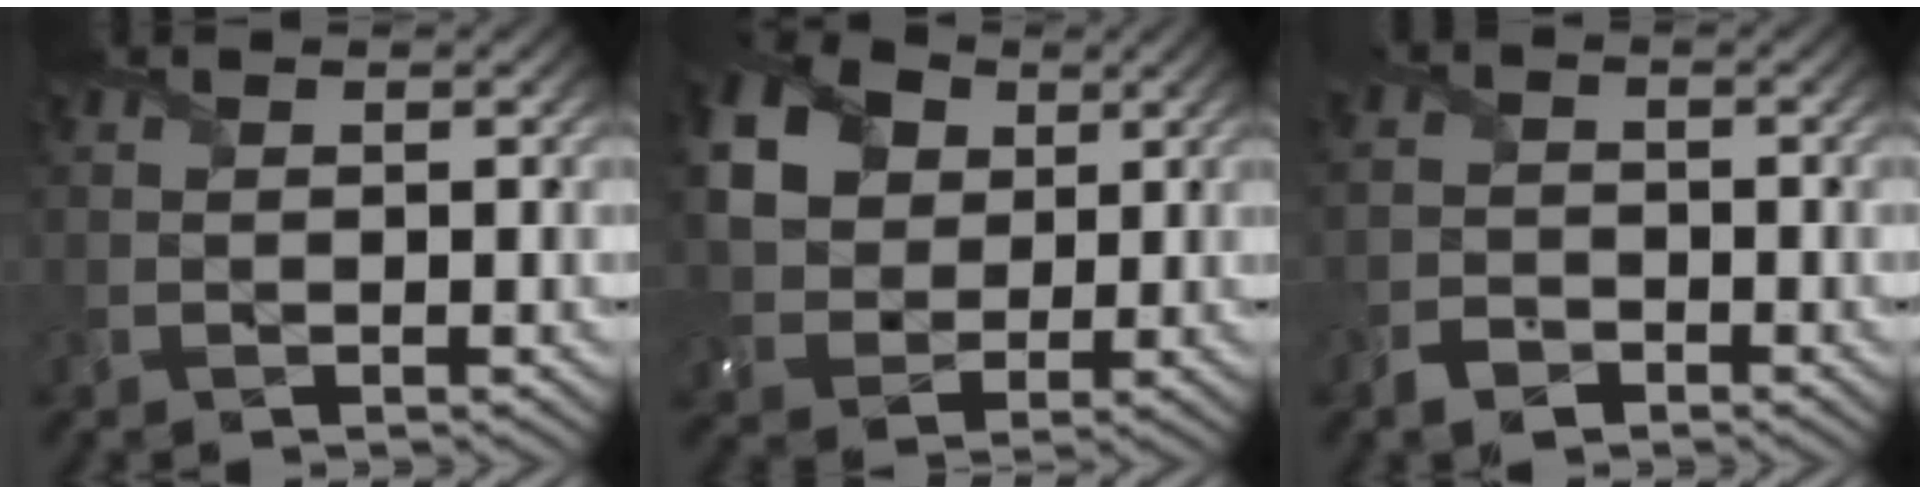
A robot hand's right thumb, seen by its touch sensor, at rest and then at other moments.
{"total": 12.2, "force": [4.5, 9.2, 6.5], "torque": [-0.192, 0.038, 0.087]}
{"total": 2.4, "force": [-1.9, 1.3, 0.7], "torque": [-0.019, 0.000, -0.045]}